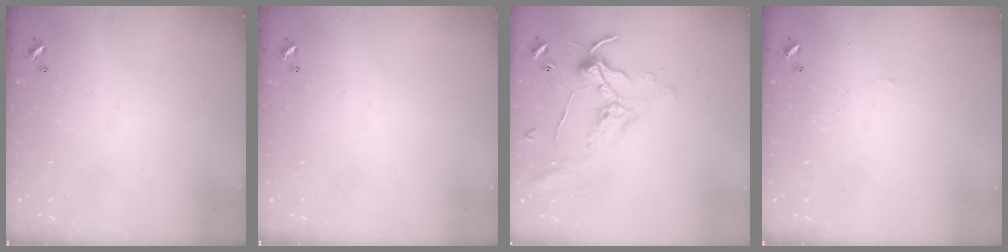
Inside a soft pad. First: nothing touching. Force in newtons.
{"total": 0.0}
{"total": 0.8, "press": 0.8, "slide": 0.2}
{"total": 2.1, "press": 2.1, "slide": 0.6}